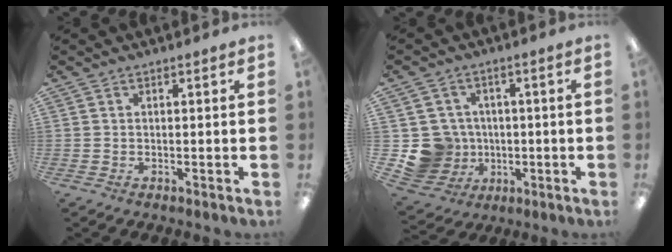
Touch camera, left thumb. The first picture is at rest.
{"total": 9.6, "force": [-1.3, 9.3, 1.8], "torque": [-0.077, 0.014, -0.011]}